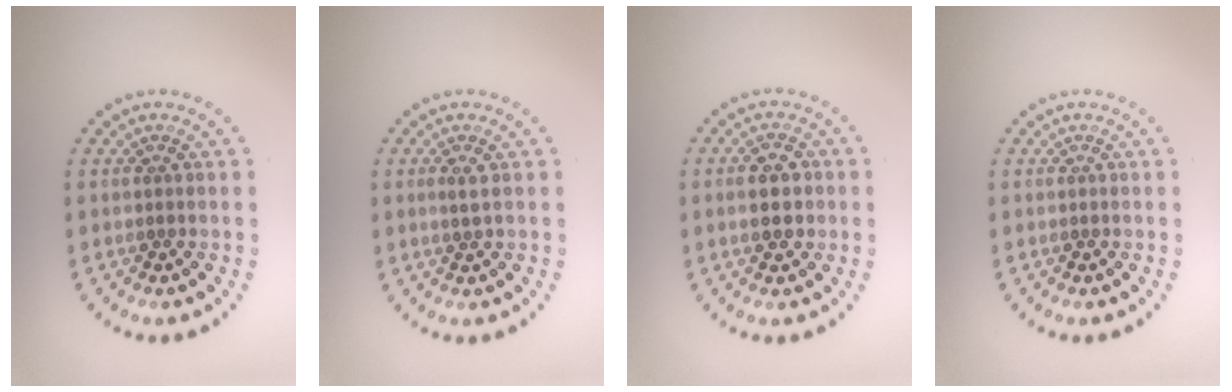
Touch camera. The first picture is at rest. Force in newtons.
{"total": 0.9, "press": 0.8, "slide": 0.4}
{"total": 2.9, "press": 2.9, "slide": 0.1}
{"total": 0.0}